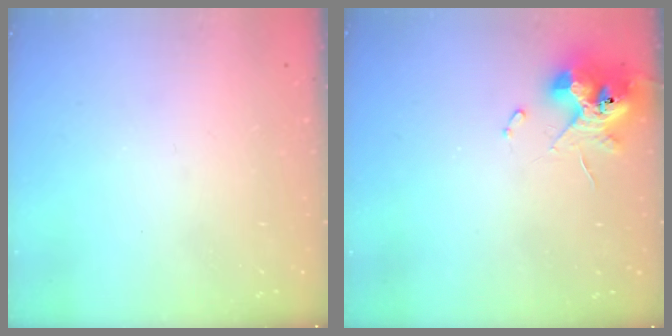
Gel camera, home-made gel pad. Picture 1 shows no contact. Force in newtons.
{"total": 10.2, "press": 10.2, "slide": 1.0}